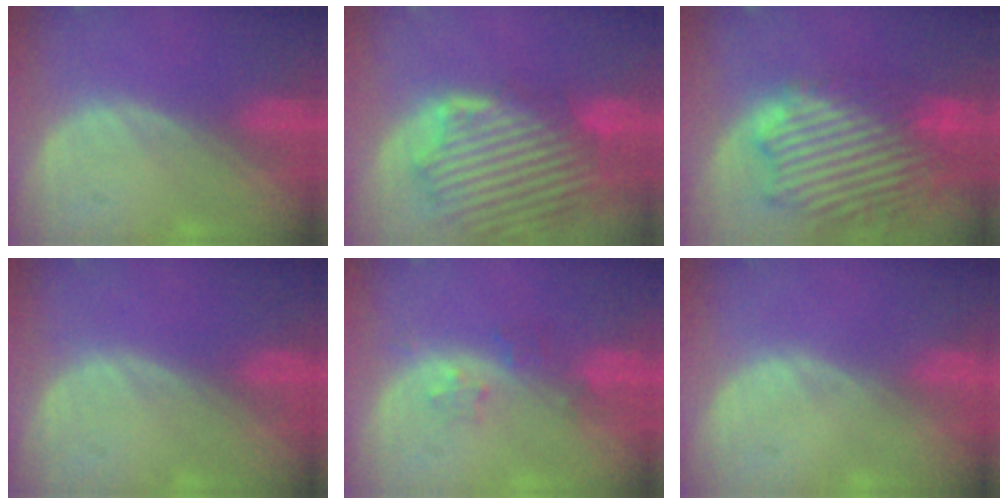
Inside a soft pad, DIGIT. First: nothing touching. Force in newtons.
{"total": 12.9, "press": 11.5, "slide": 6.0}
{"total": 14.0, "press": 11.8, "slide": 7.4}
{"total": 0.0}
{"total": 2.3, "press": 2.2, "slide": 0.3}
{"total": 0.0}